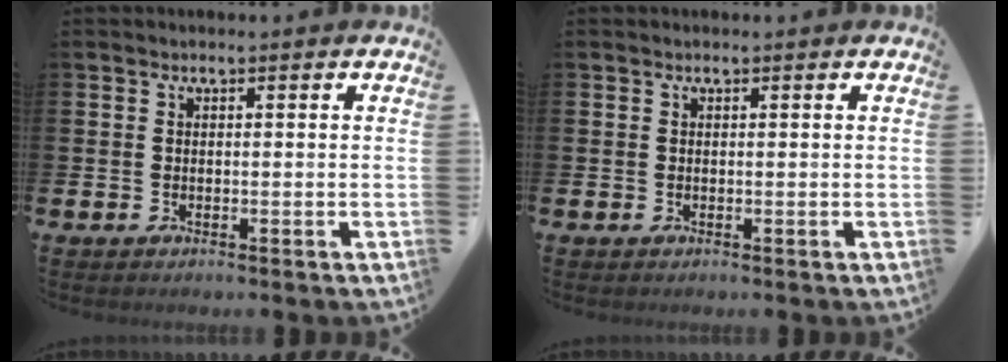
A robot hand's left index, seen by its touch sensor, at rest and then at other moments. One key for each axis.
{"total": 0.0}